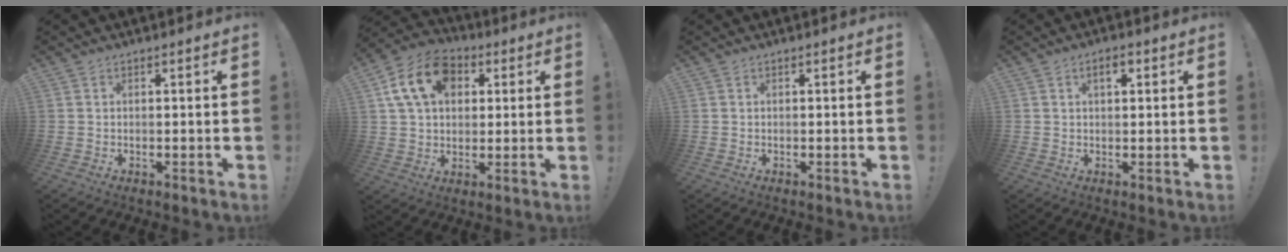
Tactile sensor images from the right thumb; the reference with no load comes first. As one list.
[{"total": 15.6, "force": [5.3, 11.2, 9.5], "torque": [-0.161, -0.004, 0.104]}, {"total": 0.0}, {"total": 3.2, "force": [1.4, 1.4, 2.6], "torque": [-0.032, -0.002, 0.018]}]